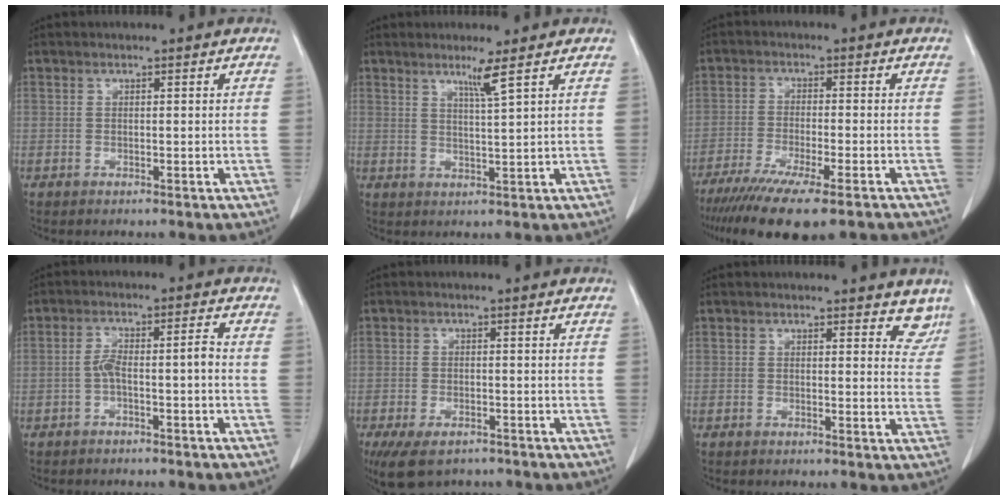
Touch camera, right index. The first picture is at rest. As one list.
[{"total": 3.3, "force": [2.0, -1.1, 2.3], "torque": [-0.044, -0.012, 0.041]}, {"total": 14.9, "force": [-11.5, 2.0, 9.4], "torque": [-0.144, -0.036, -0.179]}, {"total": 4.3, "force": [-1.4, 0.8, 3.9], "torque": [-0.074, 0.022, -0.020]}, {"total": 8.1, "force": [-5.8, 3.7, 4.2], "torque": [-0.074, -0.009, -0.088]}, {"total": 5.0, "force": [4.4, 2.2, 1.2], "torque": [0.017, -0.017, 0.029]}]